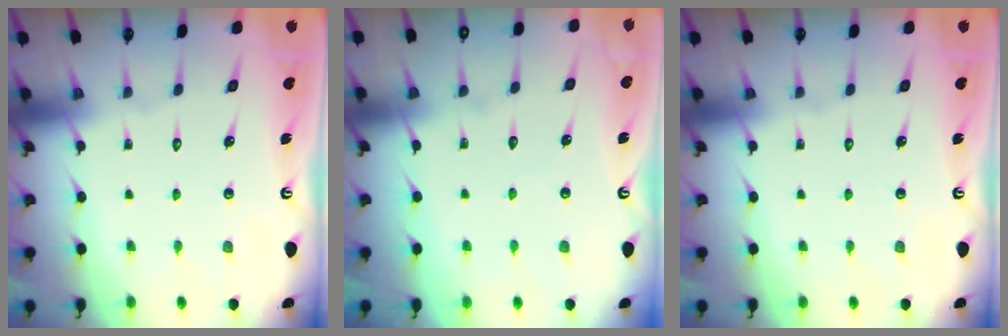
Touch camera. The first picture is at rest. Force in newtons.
{"total": 2.8, "press": 2.8, "slide": 0.3}
{"total": 0.0}